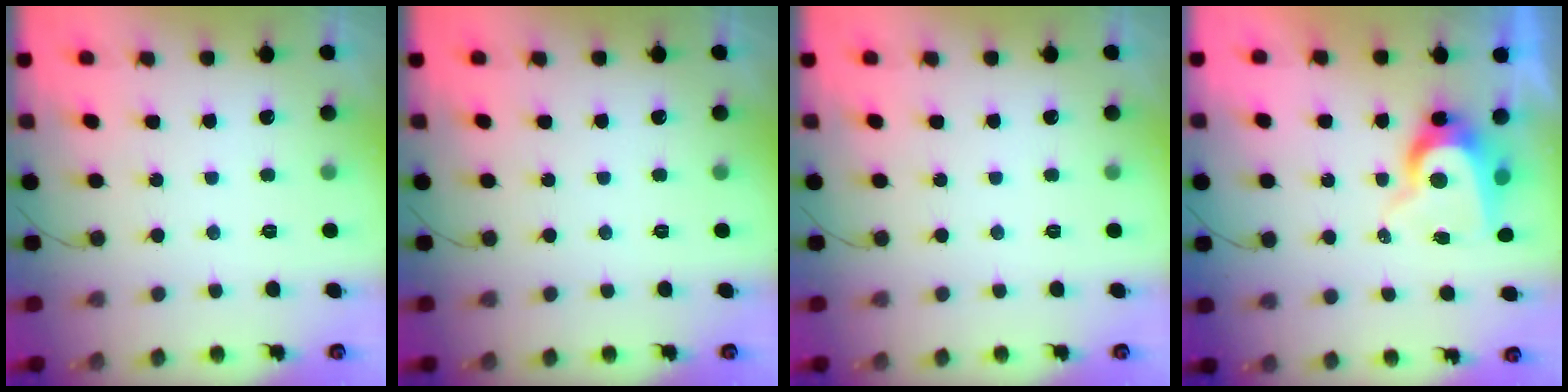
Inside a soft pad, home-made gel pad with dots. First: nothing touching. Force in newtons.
{"total": 0.0}
{"total": 0.0}
{"total": 9.0, "press": 8.9, "slide": 0.9}